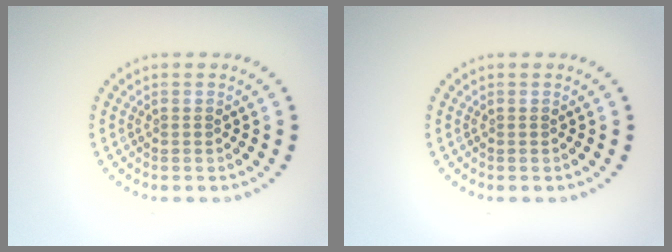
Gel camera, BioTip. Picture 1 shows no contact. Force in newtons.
{"total": 0.0}